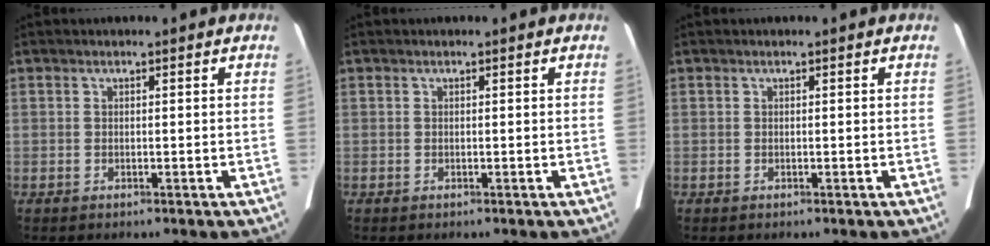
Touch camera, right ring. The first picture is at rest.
{"total": 0.0}
{"total": 0.0}